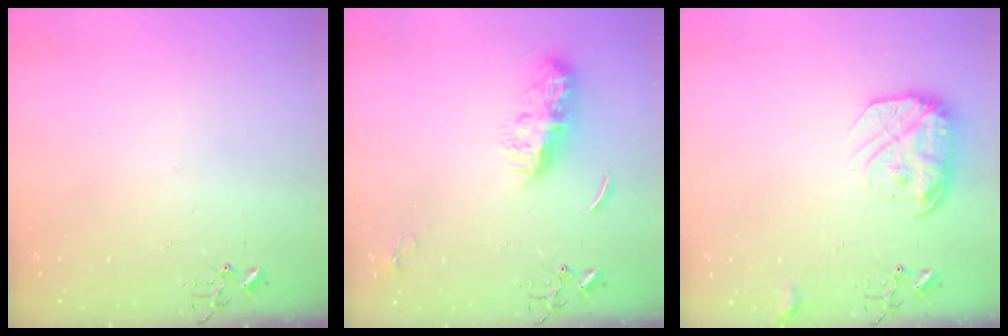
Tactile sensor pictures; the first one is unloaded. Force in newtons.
{"total": 9.4, "press": 9.4, "slide": 0.4}
{"total": 13.6, "press": 13.6, "slide": 1.0}